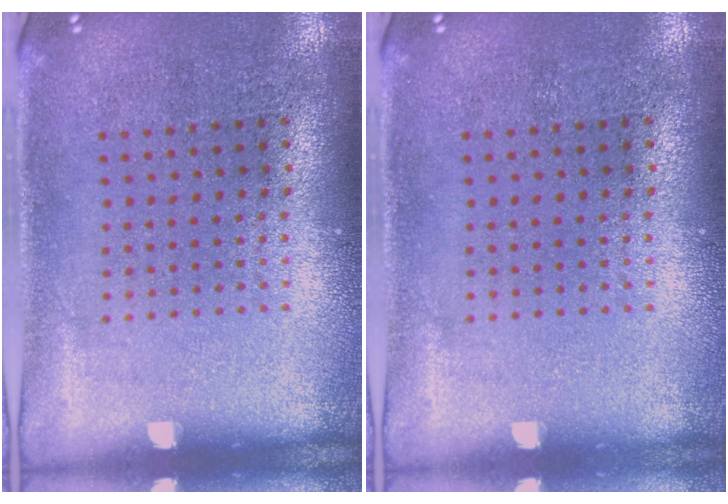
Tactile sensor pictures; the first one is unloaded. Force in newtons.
{"total": 0.0}